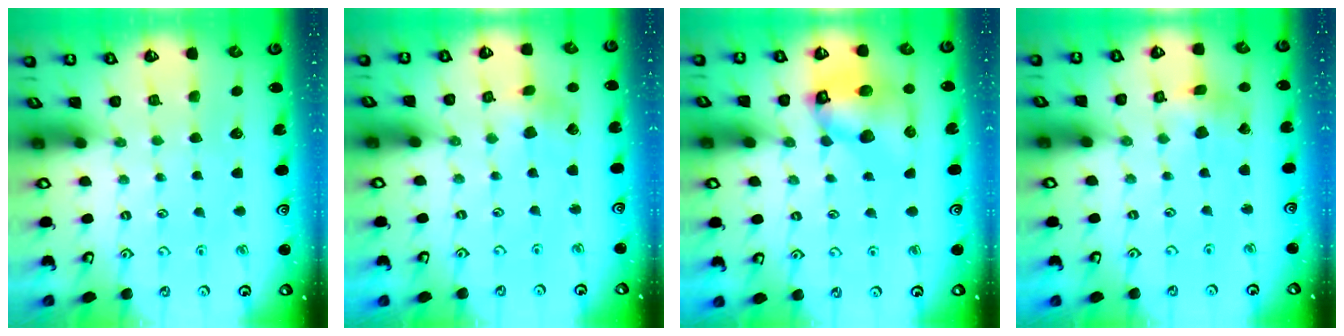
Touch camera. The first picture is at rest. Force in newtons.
{"total": 2.9, "press": 2.9, "slide": 0.3}
{"total": 12.9, "press": 12.8, "slide": 1.9}
{"total": 2.4, "press": 2.4, "slide": 0.5}